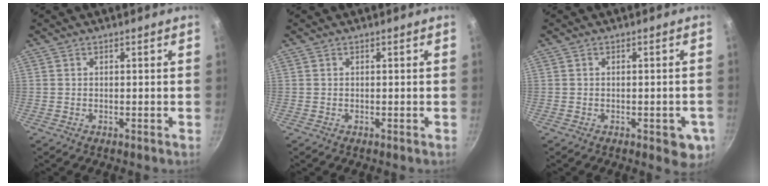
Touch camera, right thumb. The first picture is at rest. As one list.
[{"total": 0.0}, {"total": 5.8, "force": [-1.9, 2.7, 4.7], "torque": [-0.036, 0.004, -0.021]}]